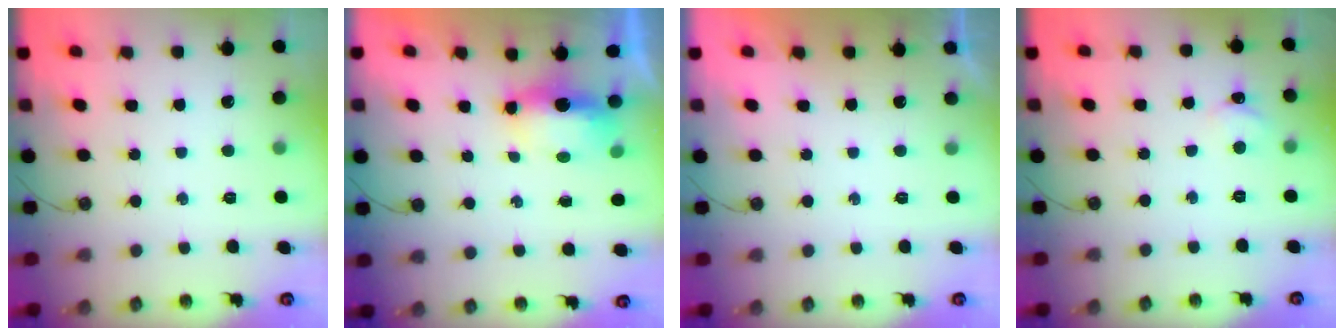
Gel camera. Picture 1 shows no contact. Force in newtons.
{"total": 7.0, "press": 6.5, "slide": 2.6}
{"total": 0.0}
{"total": 2.3, "press": 2.3, "slide": 0.4}